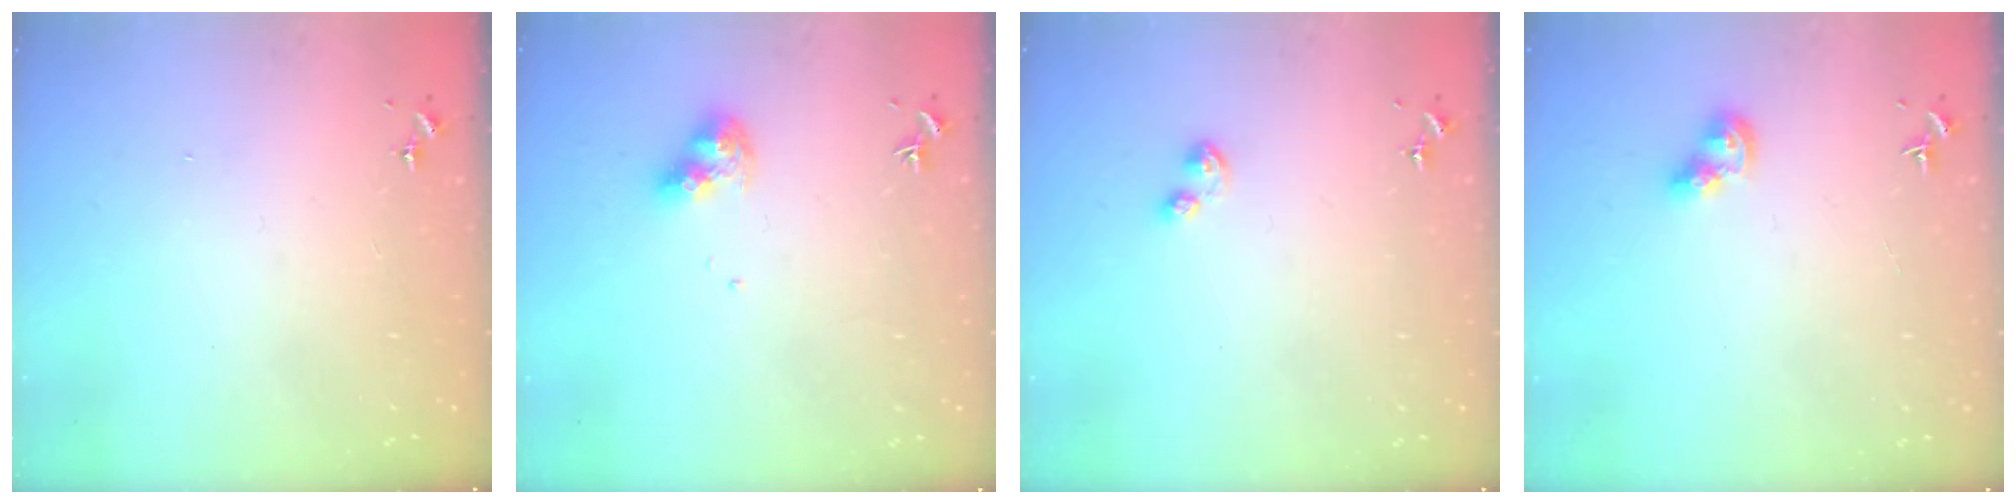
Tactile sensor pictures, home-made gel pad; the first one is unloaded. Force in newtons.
{"total": 11.0, "press": 10.9, "slide": 1.2}
{"total": 5.6, "press": 5.6, "slide": 0.5}
{"total": 8.3, "press": 8.2, "slide": 0.9}